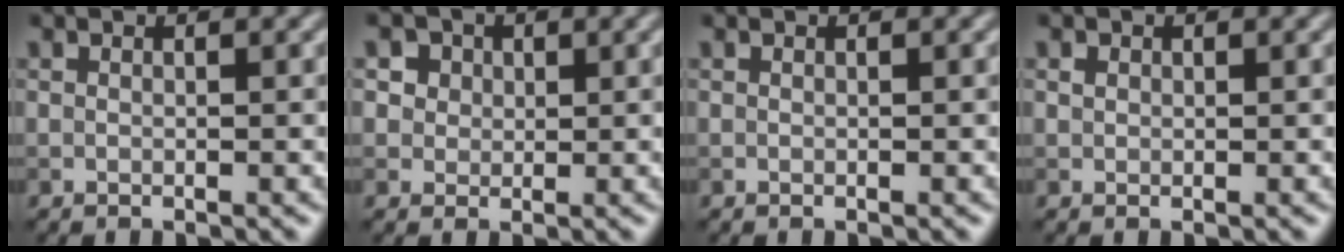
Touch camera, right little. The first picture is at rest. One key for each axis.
{"total": 5.1, "fx": 2.7, "fy": 3.8, "fz": 2.0, "tx": -0.033, "ty": 0.013, "tz": 0.031}
{"total": 0.0}
{"total": 0.0}